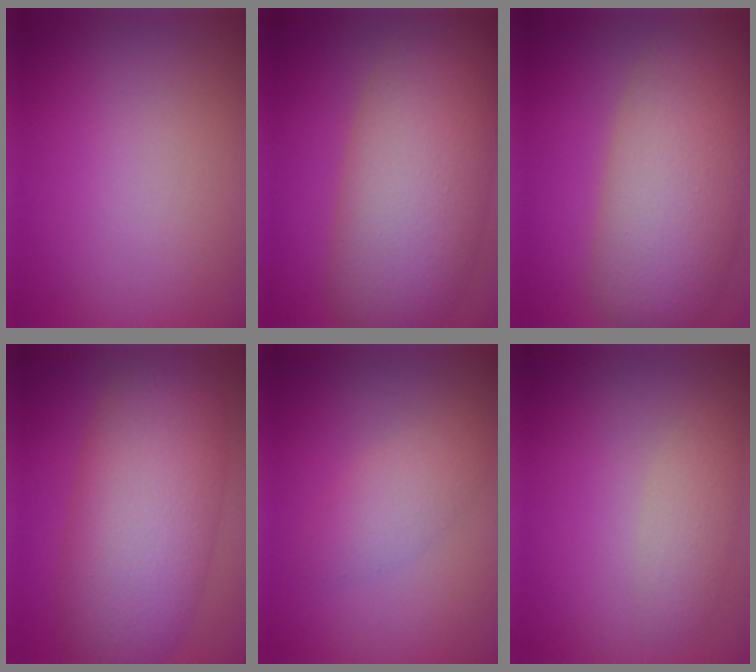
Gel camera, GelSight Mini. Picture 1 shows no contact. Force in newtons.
{"total": 10.6, "press": 10.6, "slide": 0.5}
{"total": 9.4, "press": 9.4, "slide": 0.7}
{"total": 10.4, "press": 10.4, "slide": 0.3}
{"total": 2.5, "press": 2.5, "slide": 0.2}
{"total": 2.1, "press": 2.0, "slide": 0.1}